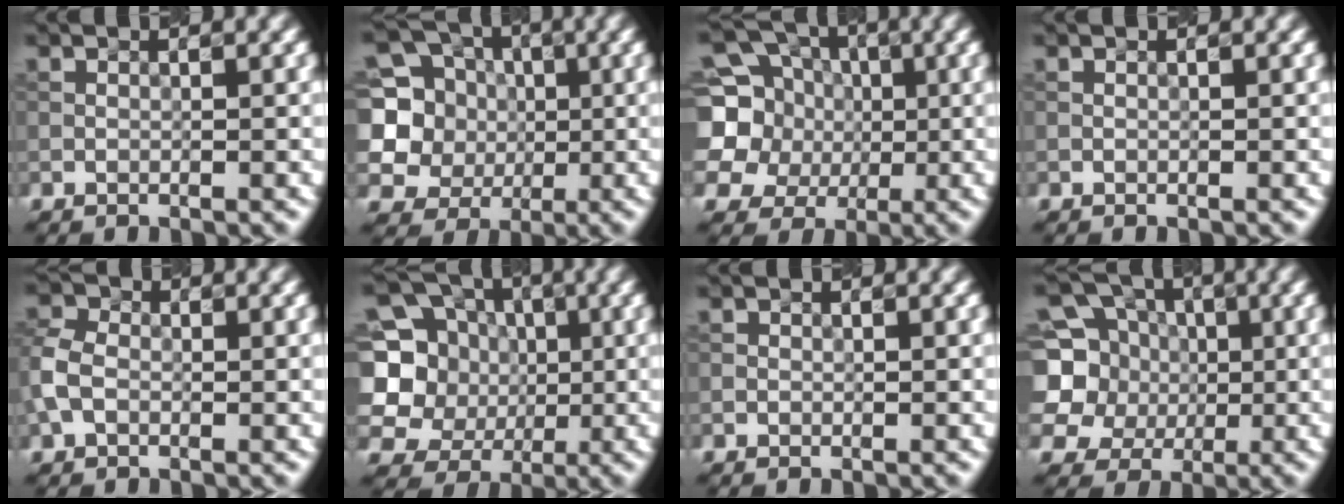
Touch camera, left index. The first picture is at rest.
{"total": 8.8, "force": [1.2, 8.0, 3.4], "torque": [-0.090, 0.022, -0.006]}
{"total": 13.5, "force": [3.0, 11.9, 5.7], "torque": [-0.163, 0.032, 0.029]}
{"total": 0.0}
{"total": 3.3, "force": [-0.5, 2.5, 2.0], "torque": [-0.049, 0.008, -0.022]}
{"total": 12.5, "force": [1.5, 11.5, 4.6], "torque": [-0.156, 0.037, 0.005]}
{"total": 0.0}
{"total": 9.9, "force": [1.8, 8.7, 4.3], "torque": [-0.114, 0.029, -0.001]}